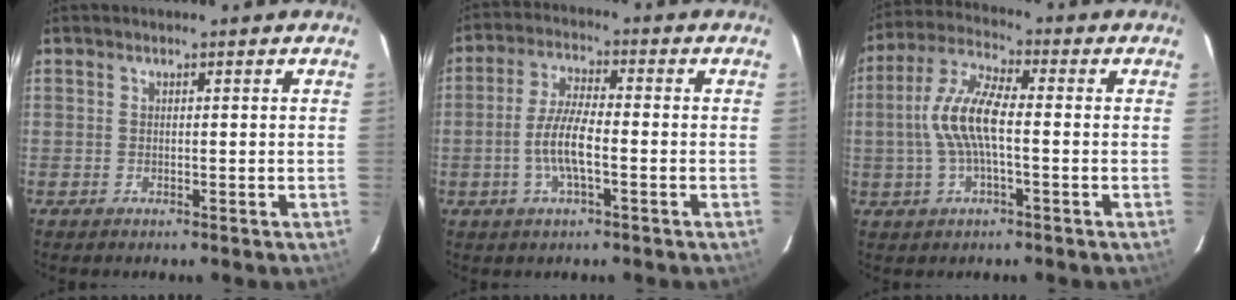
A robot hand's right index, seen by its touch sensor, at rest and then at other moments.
{"total": 7.3, "force": [-2.1, 1.7, 6.8], "torque": [-0.140, 0.004, -0.042]}
{"total": 10.1, "force": [-0.9, 3.0, 9.6], "torque": [-0.203, 0.012, -0.019]}